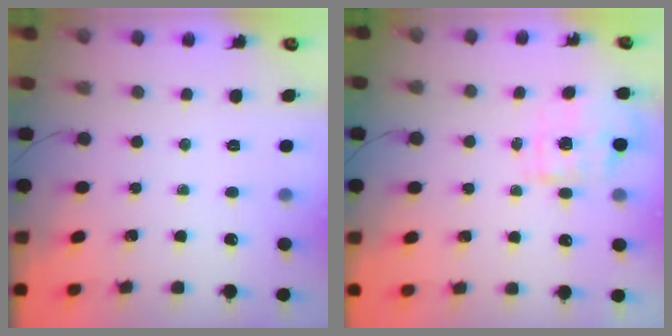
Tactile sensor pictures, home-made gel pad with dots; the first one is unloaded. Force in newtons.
{"total": 4.9, "press": 4.8, "slide": 1.2}